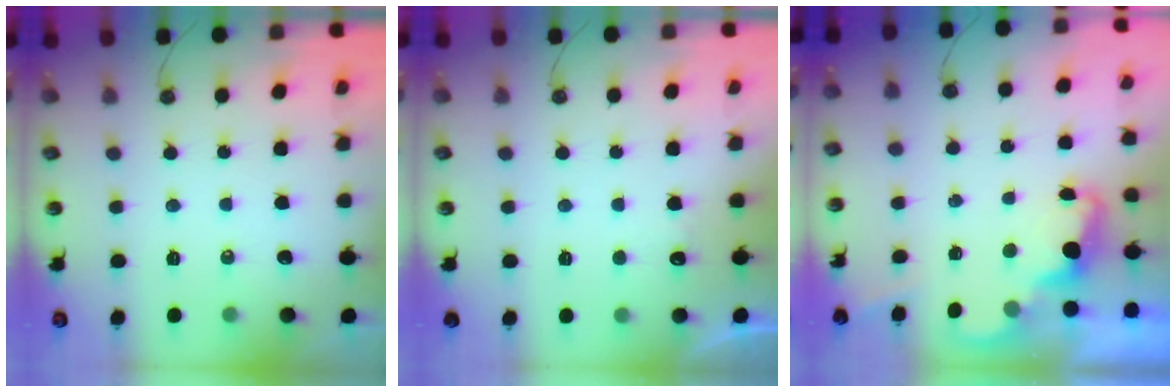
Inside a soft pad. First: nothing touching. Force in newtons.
{"total": 2.8, "press": 2.6, "slide": 1.0}
{"total": 2.3, "press": 2.3, "slide": 0.5}